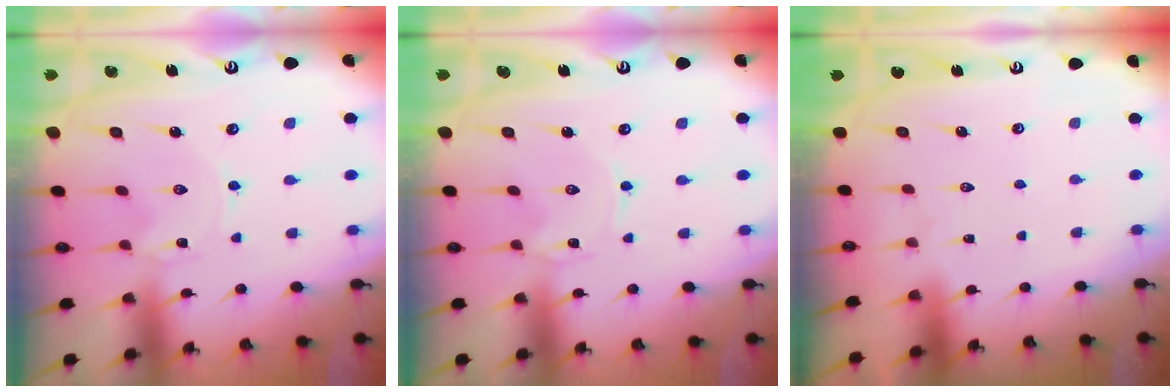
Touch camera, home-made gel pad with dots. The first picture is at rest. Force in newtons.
{"total": 0.0}
{"total": 1.6, "press": 1.6, "slide": 0.1}